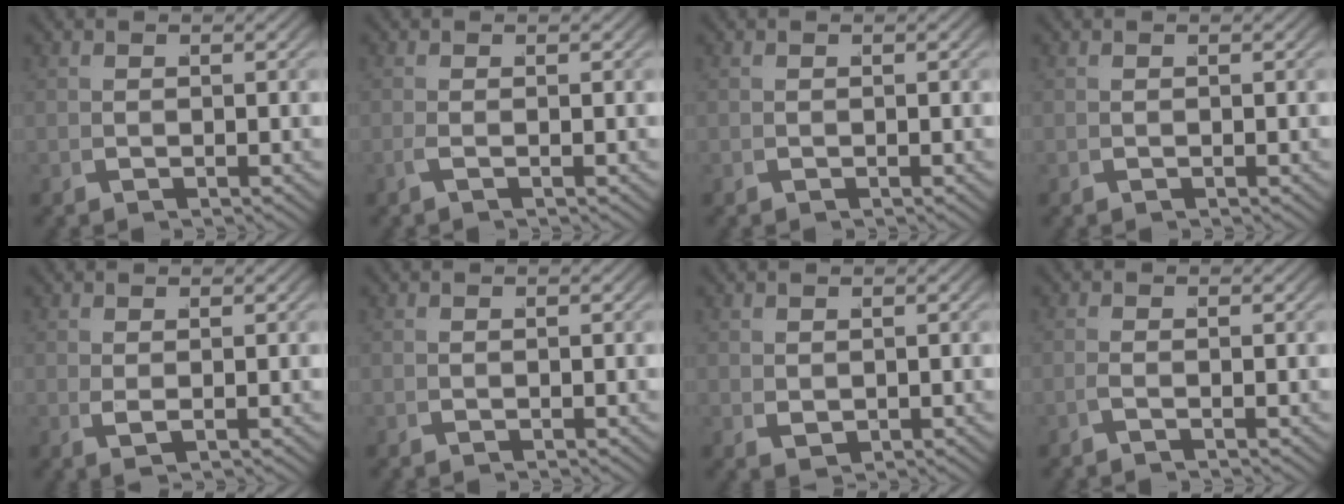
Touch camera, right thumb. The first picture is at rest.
{"total": 0.6, "force": [-0.3, -0.5, 0.2], "torque": [-0.001, 0.004, -0.008]}
{"total": 0.0}
{"total": 0.0}
{"total": 0.9, "force": [0.4, -0.1, 0.8], "torque": [-0.017, -0.001, 0.016]}
{"total": 0.0}
{"total": 1.5, "force": [0.3, 0.9, 1.1], "torque": [-0.020, -0.008, 0.018]}
{"total": 0.8, "force": [-0.5, -0.6, 0.0], "torque": [0.005, 0.005, -0.015]}